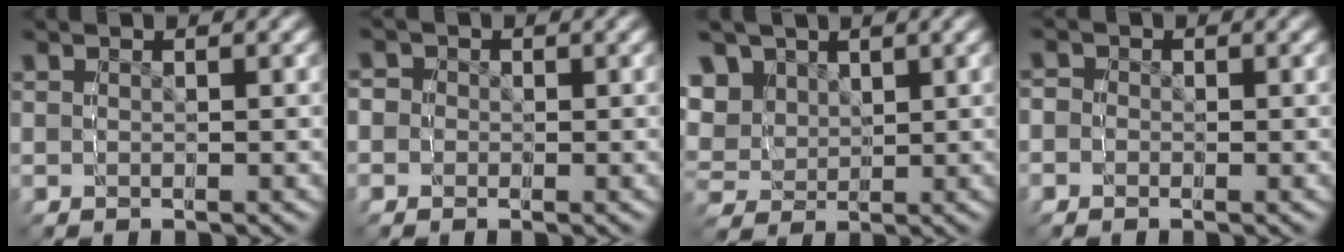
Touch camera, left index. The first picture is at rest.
{"total": 2.6, "force": [-0.2, 2.5, -0.5], "torque": [-0.003, -0.021, 0.002]}
{"total": 8.0, "force": [2.7, 7.1, 2.7], "torque": [-0.070, -0.005, 0.037]}
{"total": 1.6, "force": [-0.9, 0.8, -1.0], "torque": [0.008, -0.019, -0.010]}